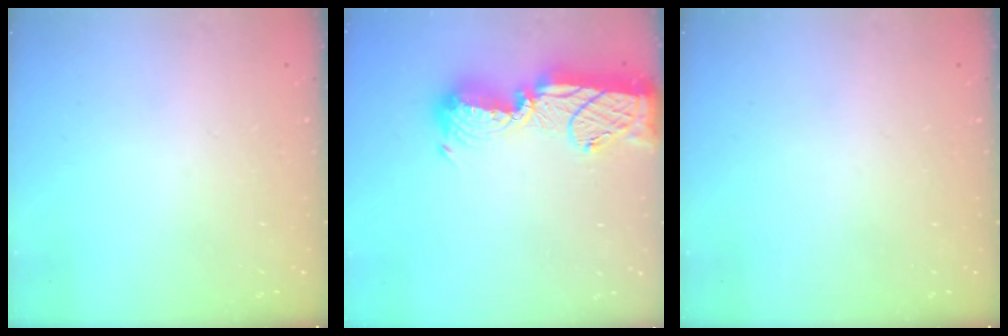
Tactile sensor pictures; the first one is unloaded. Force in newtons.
{"total": 17.8, "press": 17.8, "slide": 1.2}
{"total": 0.0}